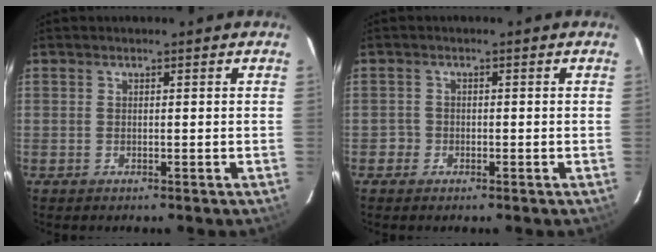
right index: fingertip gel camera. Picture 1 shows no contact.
{"total": 1.7, "force": [-1.0, 1.4, -0.1], "torque": [-0.002, 0.005, -0.018]}